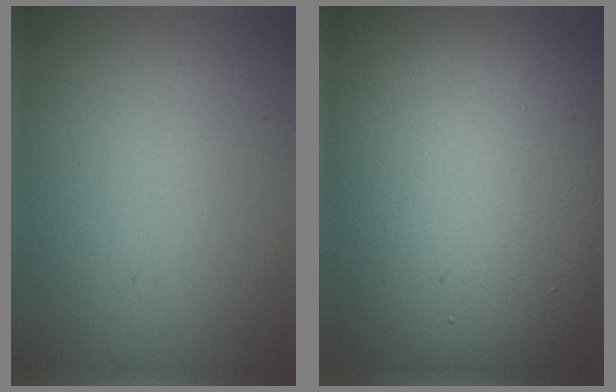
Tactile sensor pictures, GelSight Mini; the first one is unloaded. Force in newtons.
{"total": 16.9, "press": 16.8, "slide": 1.0}